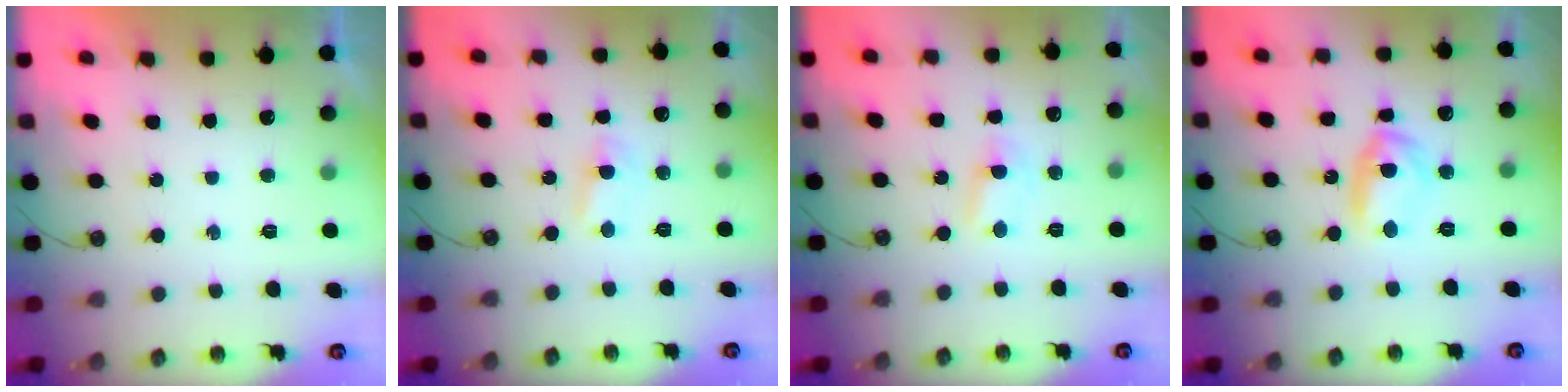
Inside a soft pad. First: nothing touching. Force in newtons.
{"total": 2.7, "press": 2.7, "slide": 0.3}
{"total": 2.8, "press": 2.8, "slide": 0.3}
{"total": 9.8, "press": 9.7, "slide": 0.7}